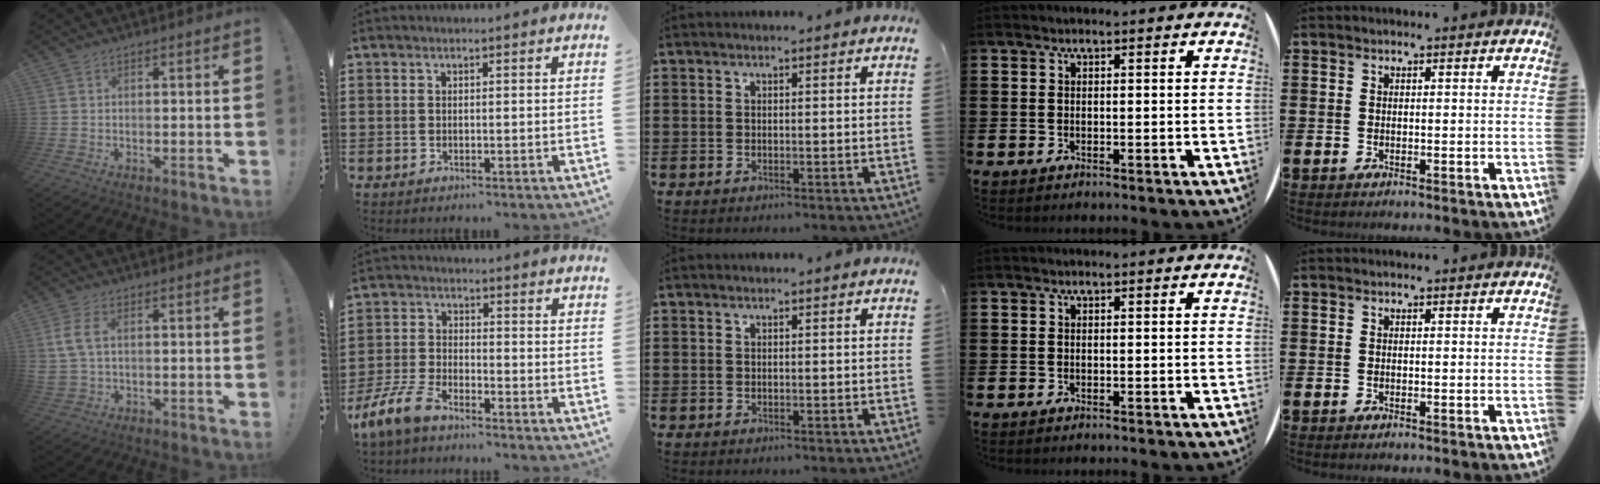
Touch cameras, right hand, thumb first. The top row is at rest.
{"thumb": {"total": 6.6, "force": [1.3, 3.6, 5.4], "torque": [-0.109, -0.006, 0.025]}, "index": {"total": 6.2, "force": [-5.1, 1.4, 3.4], "torque": [-0.102, -0.013, -0.105]}}